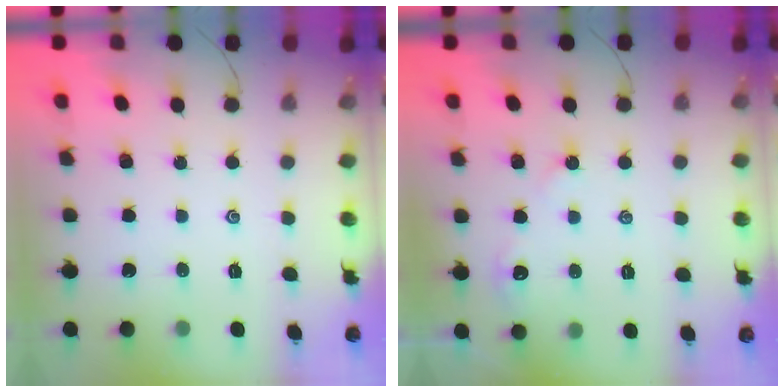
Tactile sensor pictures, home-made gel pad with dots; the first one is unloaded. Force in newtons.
{"total": 3.2, "press": 3.1, "slide": 0.7}